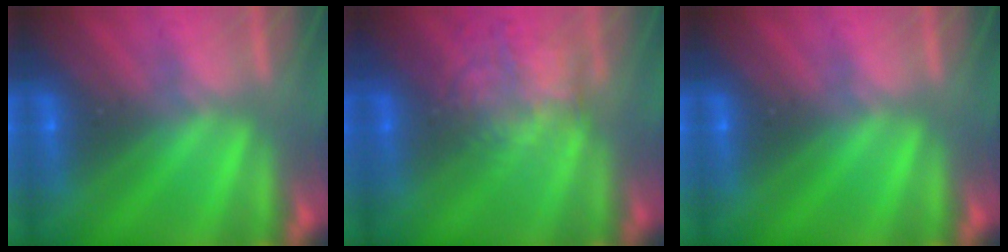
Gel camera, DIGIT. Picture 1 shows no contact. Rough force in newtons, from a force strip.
{"total": 2.1}
{"total": 0.0}